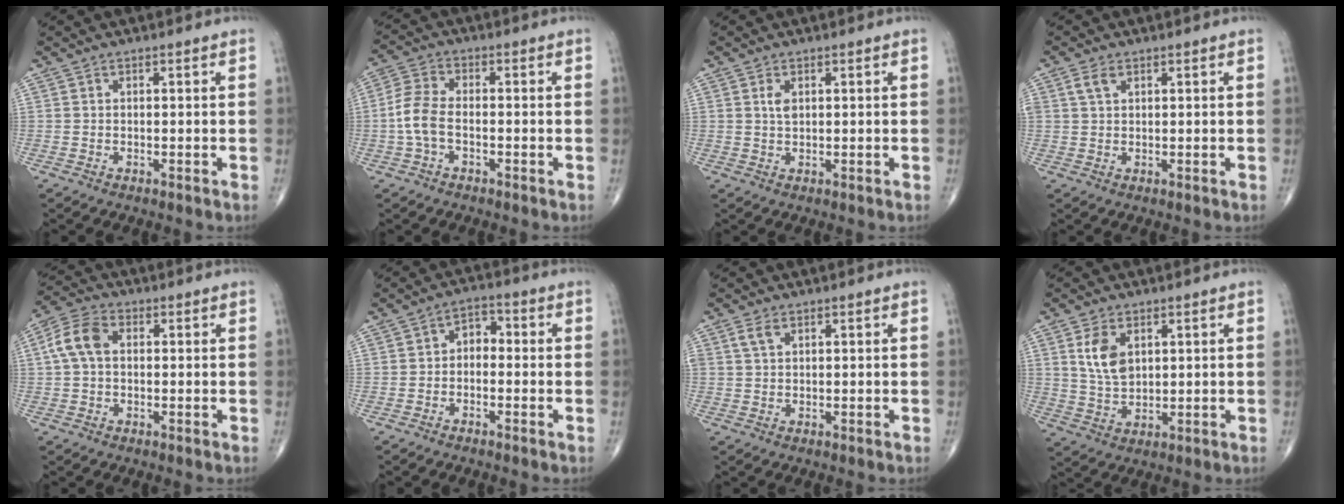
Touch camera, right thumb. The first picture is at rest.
{"total": 6.2, "force": [-1.5, 3.5, 4.9], "torque": [-0.115, 0.022, -0.035]}
{"total": 2.0, "force": [0.7, 1.1, 1.5], "torque": [-0.028, -0.001, 0.014]}
{"total": 2.5, "force": [1.2, 1.5, 1.6], "torque": [-0.032, 0.003, 0.027]}
{"total": 6.8, "force": [0.9, 4.4, 5.1], "torque": [-0.108, 0.023, 0.011]}
{"total": 4.0, "force": [-0.6, 2.8, 2.8], "torque": [-0.026, 0.022, -0.023]}
{"total": 2.3, "force": [1.2, 1.3, 1.5], "torque": [-0.032, 0.003, 0.028]}
{"total": 6.9, "force": [2.4, 4.1, 4.9], "torque": [-0.084, -0.012, 0.056]}